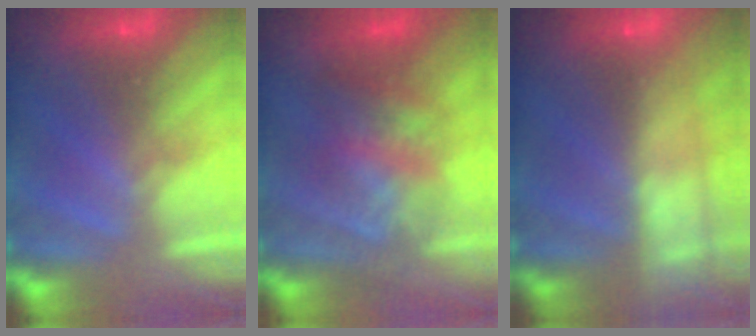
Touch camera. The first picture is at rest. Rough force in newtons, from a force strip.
{"total": 3.7}
{"total": 7.6}